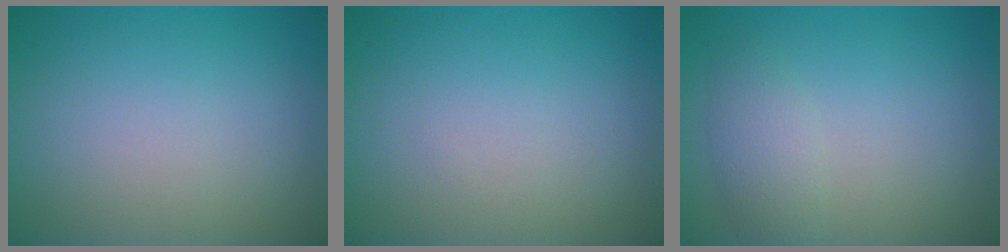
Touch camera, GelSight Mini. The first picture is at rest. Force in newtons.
{"total": 0.0}
{"total": 2.1, "press": 2.1, "slide": 0.2}